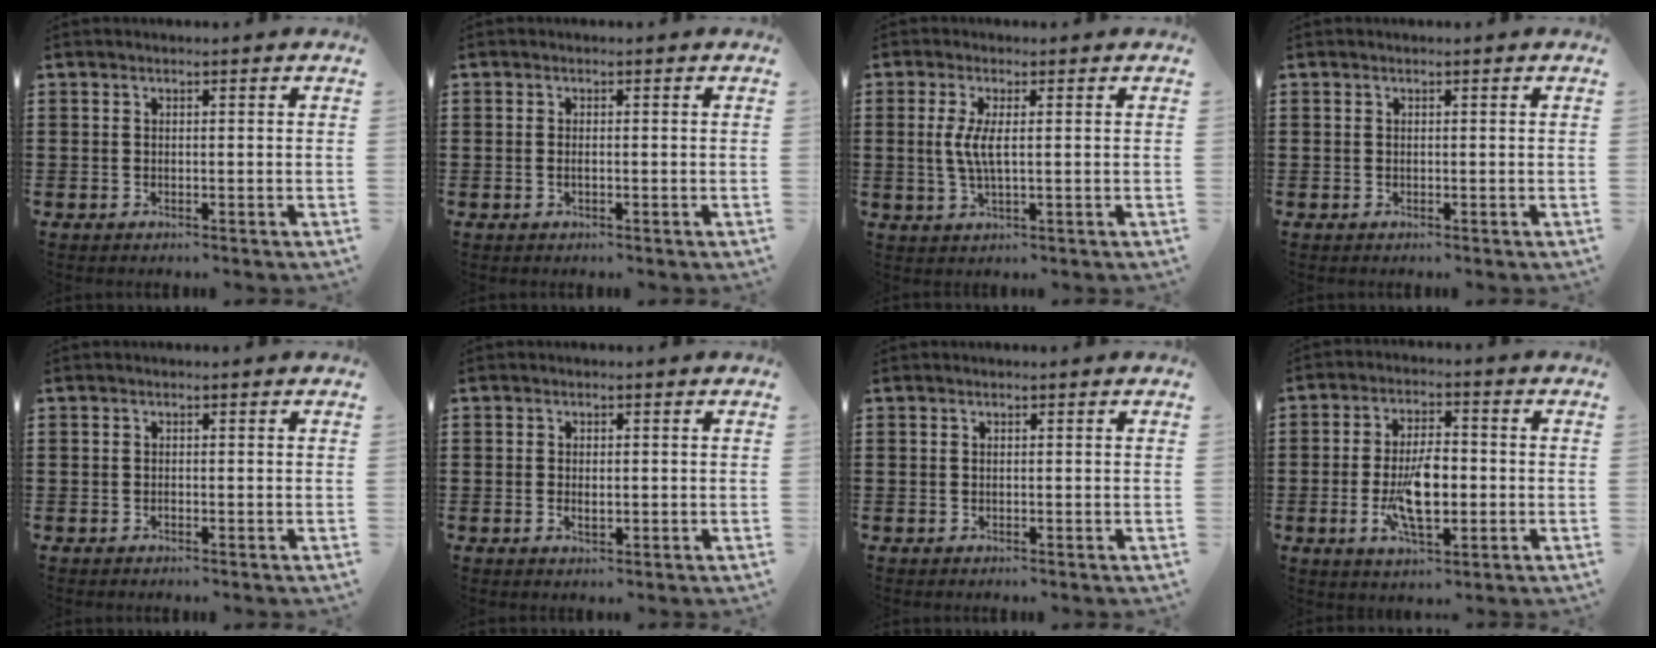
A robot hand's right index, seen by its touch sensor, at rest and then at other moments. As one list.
[{"total": 0.7, "force": [-0.2, 0.0, 0.6], "torque": [-0.013, -0.005, -0.003]}, {"total": 4.0, "force": [0.4, 0.7, 3.9], "torque": [-0.089, -0.007, 0.001]}, {"total": 0.0}, {"total": 0.0}, {"total": 1.5, "force": [-0.2, 0.7, 1.3], "torque": [-0.024, 0.003, -0.003]}, {"total": 0.0}, {"total": 9.2, "force": [-1.7, 4.0, 8.1], "torque": [-0.177, -0.006, -0.036]}]